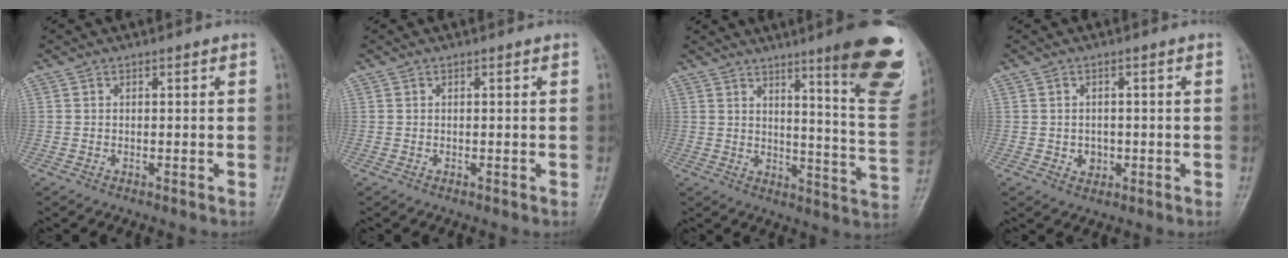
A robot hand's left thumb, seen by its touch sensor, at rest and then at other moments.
{"total": 0.0}
{"total": 20.2, "force": [11.3, 3.0, 16.5], "torque": [-0.175, -0.069, 0.149]}
{"total": 2.5, "force": [-0.4, 2.1, 1.2], "torque": [-0.006, 0.003, -0.001]}